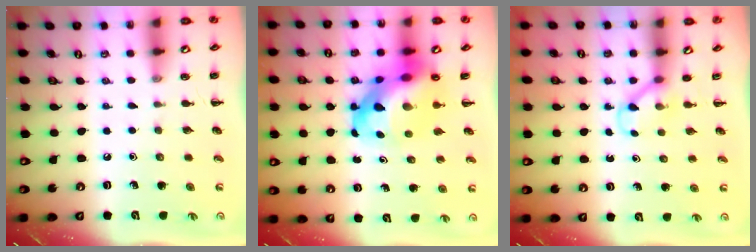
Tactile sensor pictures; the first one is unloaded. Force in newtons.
{"total": 13.8, "press": 13.3, "slide": 3.6}
{"total": 3.5, "press": 3.3, "slide": 1.0}